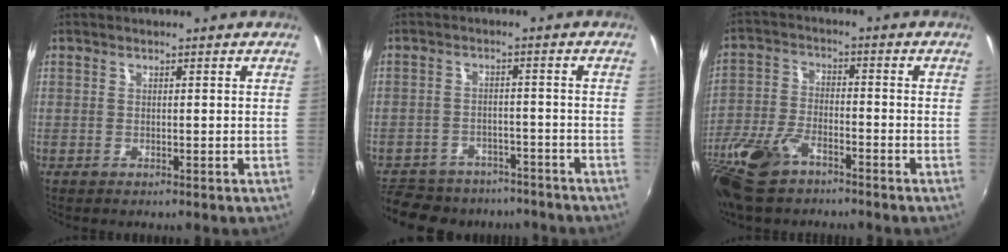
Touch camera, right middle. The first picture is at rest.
{"total": 17.6, "force": [-14.2, 8.2, 6.5], "torque": [-0.155, 0.007, -0.191]}
{"total": 13.8, "force": [-9.4, 6.0, 8.1], "torque": [-0.198, -0.021, -0.189]}